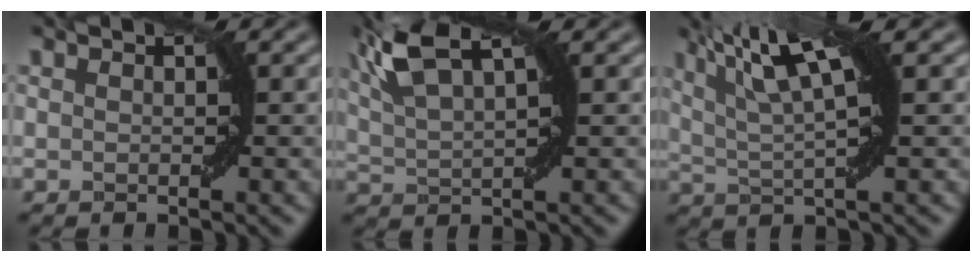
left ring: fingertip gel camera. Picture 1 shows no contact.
{"total": 6.3, "force": [3.3, 2.0, 5.0], "torque": [-0.108, 0.022, 0.066]}
{"total": 7.2, "force": [3.2, 1.5, 6.3], "torque": [-0.109, 0.009, 0.056]}